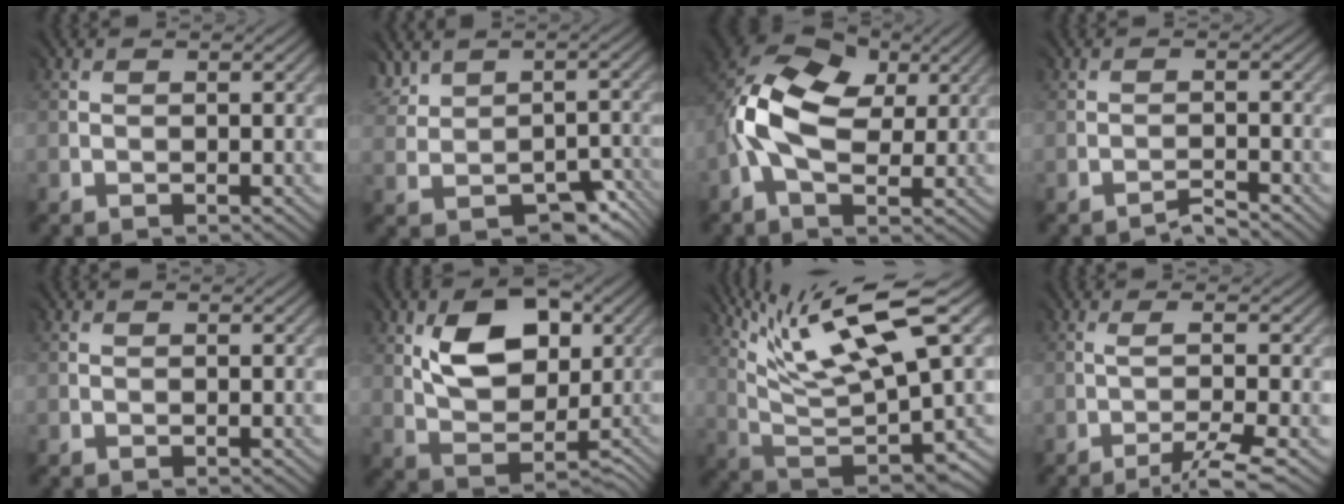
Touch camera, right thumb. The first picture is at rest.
{"total": 3.9, "force": [0.5, 3.4, 1.8], "torque": [-0.025, -0.010, 0.018]}
{"total": 11.4, "force": [2.0, 7.9, 7.9], "torque": [-0.189, 0.005, 0.027]}
{"total": 2.0, "force": [-1.3, -0.7, -1.3], "torque": [0.026, 0.004, -0.034]}
{"total": 0.0}
{"total": 8.5, "force": [3.4, 5.4, 5.7], "torque": [-0.100, 0.004, 0.059]}
{"total": 14.5, "force": [9.2, 3.0, 10.8], "torque": [-0.214, 0.008, 0.174]}
{"total": 4.2, "force": [-2.1, 0.4, 3.6], "torque": [-0.054, -0.003, -0.040]}